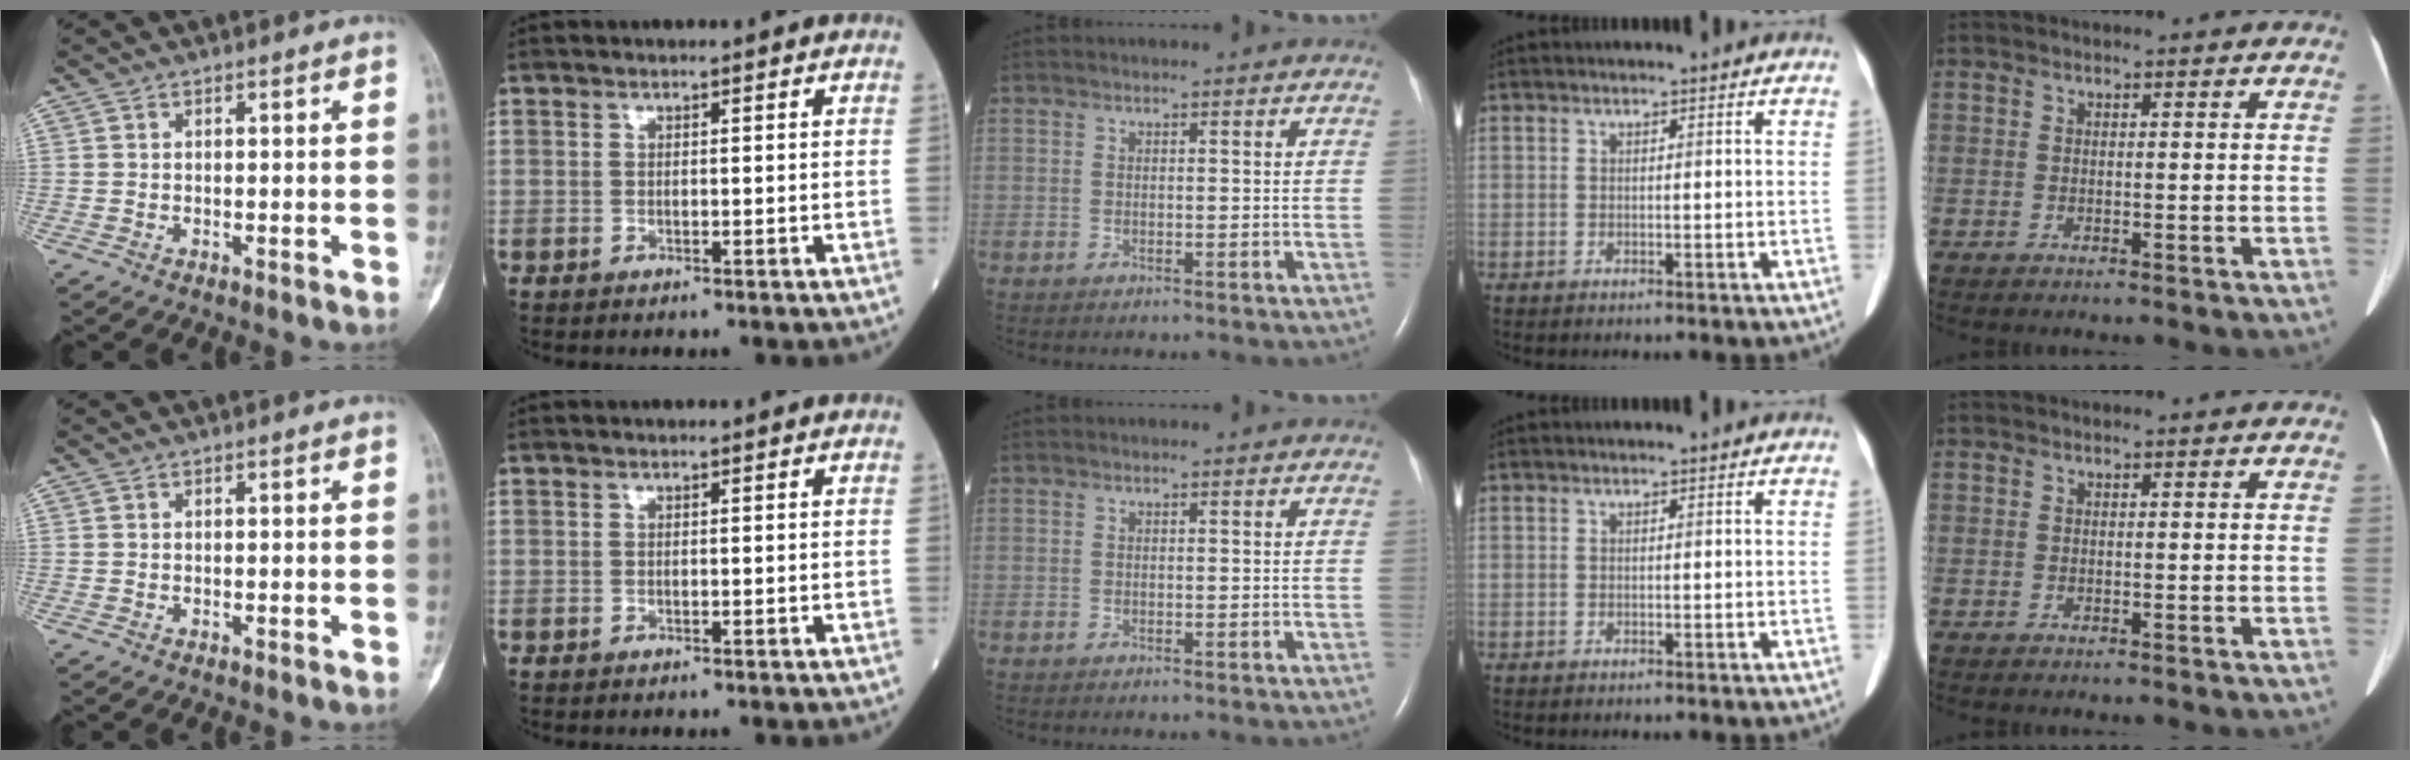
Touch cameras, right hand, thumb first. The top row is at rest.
{}